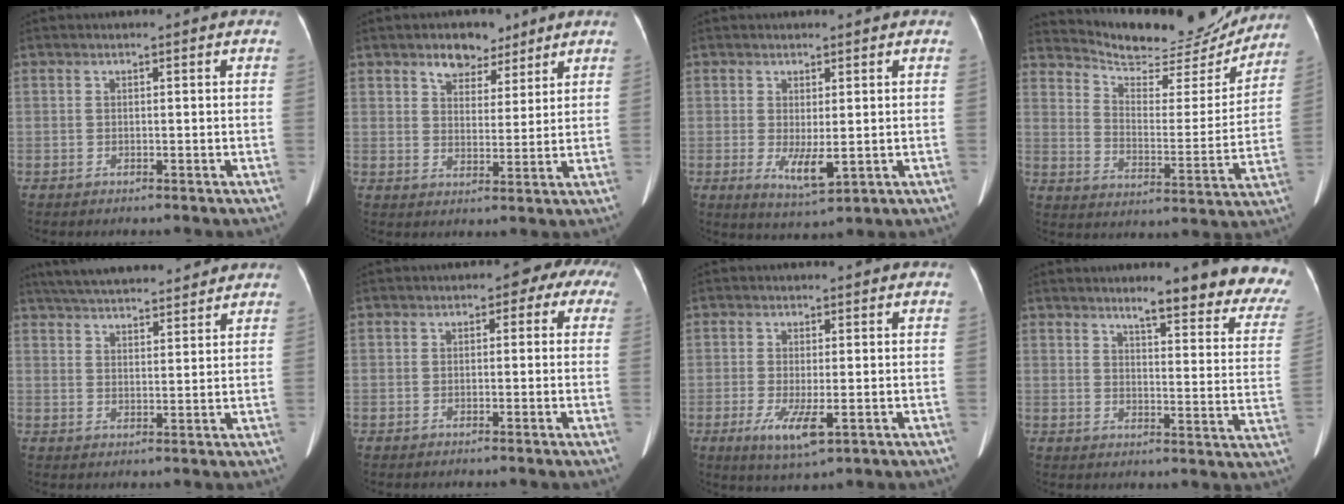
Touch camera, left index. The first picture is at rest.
{"total": 5.9, "force": [4.3, 3.3, 2.4], "torque": [-0.037, 0.010, 0.072]}
{"total": 4.5, "force": [0.0, 1.3, 4.3], "torque": [-0.078, -0.013, 0.010]}
{"total": 18.3, "force": [17.3, 4.1, 4.1], "torque": [-0.060, -0.022, 0.239]}
{"total": 16.4, "force": [14.7, 3.2, 6.4], "torque": [-0.111, 0.040, 0.220]}
{"total": 4.2, "force": [1.0, 2.9, 2.9], "torque": [-0.014, 0.030, -0.001]}
{"total": 5.2, "force": [-1.5, 1.4, 4.8], "torque": [-0.090, -0.012, -0.020]}
{"total": 16.8, "force": [15.2, 2.0, 6.9], "torque": [-0.055, -0.063, 0.162]}